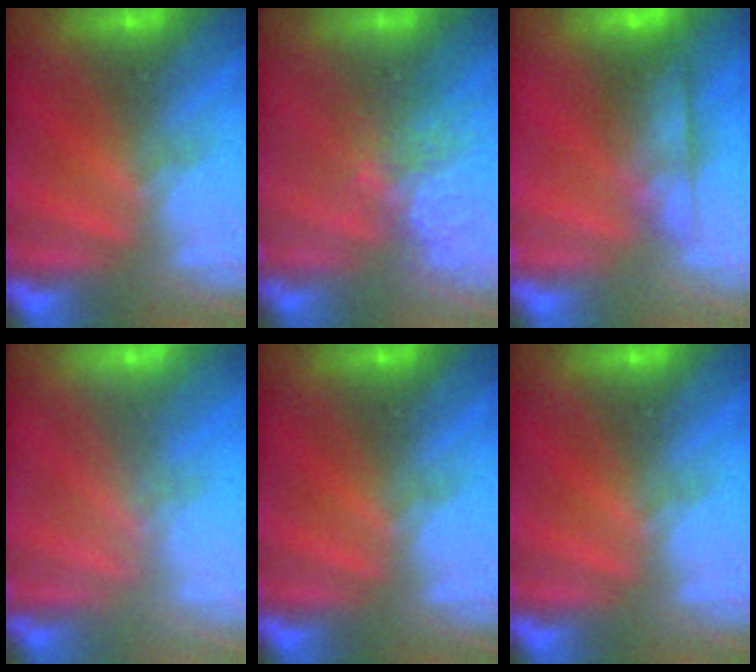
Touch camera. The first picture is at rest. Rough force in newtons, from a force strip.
{"total": 3.7}
{"total": 6.9}
{"total": 1.6}
{"total": 0.0}
{"total": 0.0}